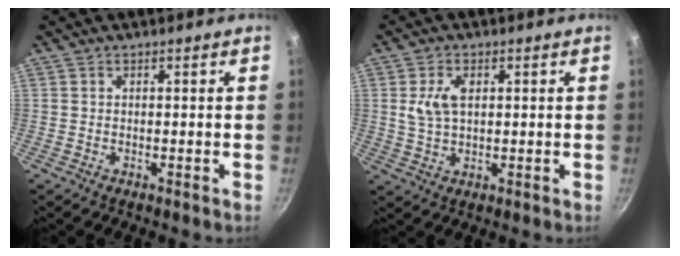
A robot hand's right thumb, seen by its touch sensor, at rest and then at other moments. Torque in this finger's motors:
{"motor_torque": [-0.25, -0.21, 0.73, 0.21, 0.05]}